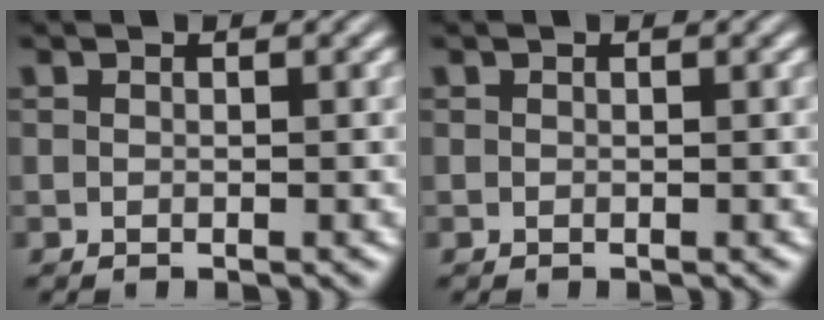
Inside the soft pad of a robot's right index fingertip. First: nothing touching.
{"total": 0.0}